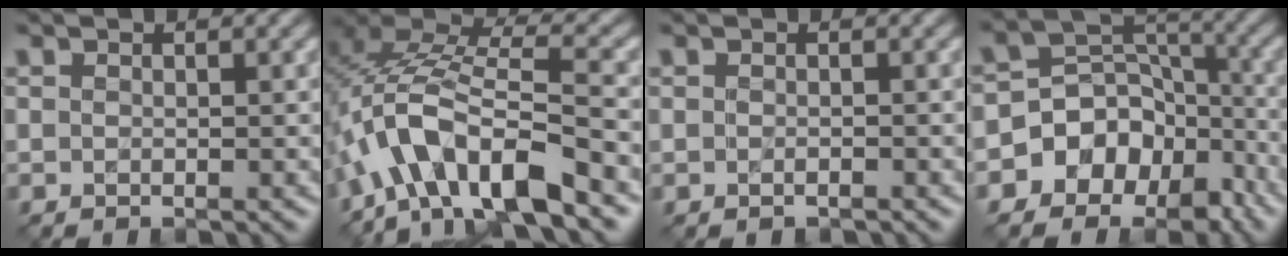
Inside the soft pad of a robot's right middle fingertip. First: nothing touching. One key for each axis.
{"total": 11.0, "fx": -4.9, "fy": 4.1, "fz": 9.0, "tx": -0.160, "ty": 0.018, "tz": -0.098}
{"total": 0.6, "fx": -0.3, "fy": 0.2, "fz": 0.5, "tx": -0.009, "ty": -0.003, "tz": -0.004}
{"total": 8.5, "fx": -5.1, "fy": 6.4, "fz": 2.3, "tx": -0.026, "ty": 0.023, "tz": -0.100}